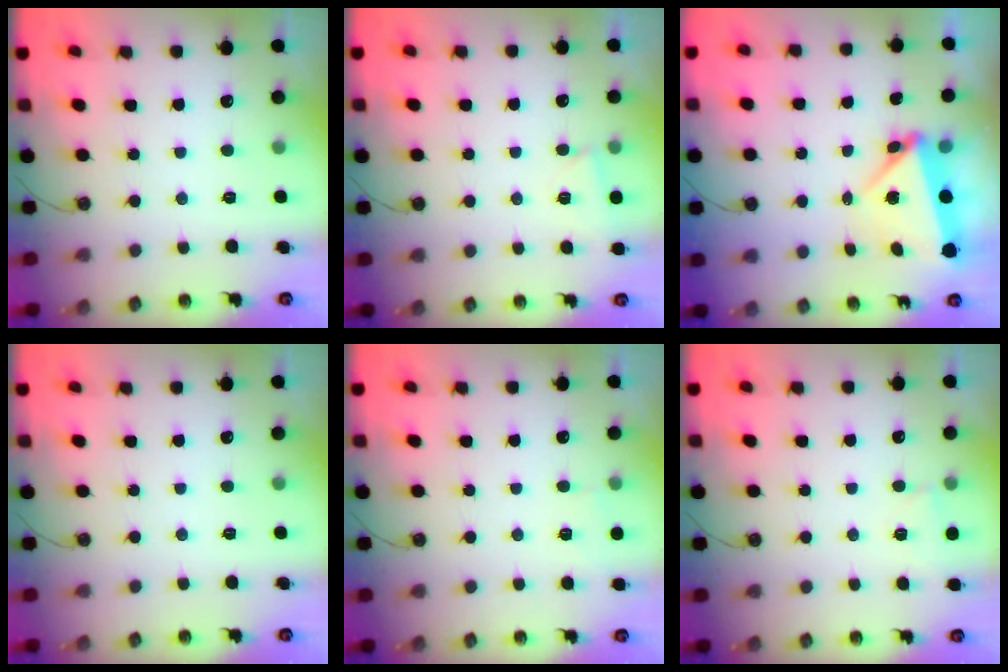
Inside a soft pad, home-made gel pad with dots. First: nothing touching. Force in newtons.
{"total": 3.9, "press": 1.7, "slide": 3.5}
{"total": 6.4, "press": 6.3, "slide": 1.0}
{"total": 0.0}
{"total": 5.5, "press": 2.2, "slide": 5.1}
{"total": 2.7, "press": 2.6, "slide": 0.7}